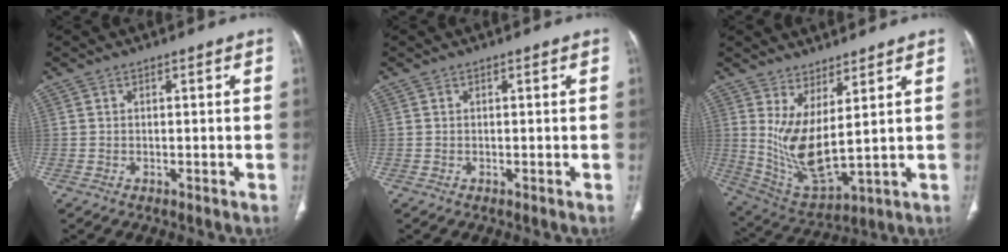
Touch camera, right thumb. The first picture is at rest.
{"total": 0.0}
{"total": 11.2, "force": [3.1, 3.6, 10.2], "torque": [-0.205, -0.043, 0.081]}